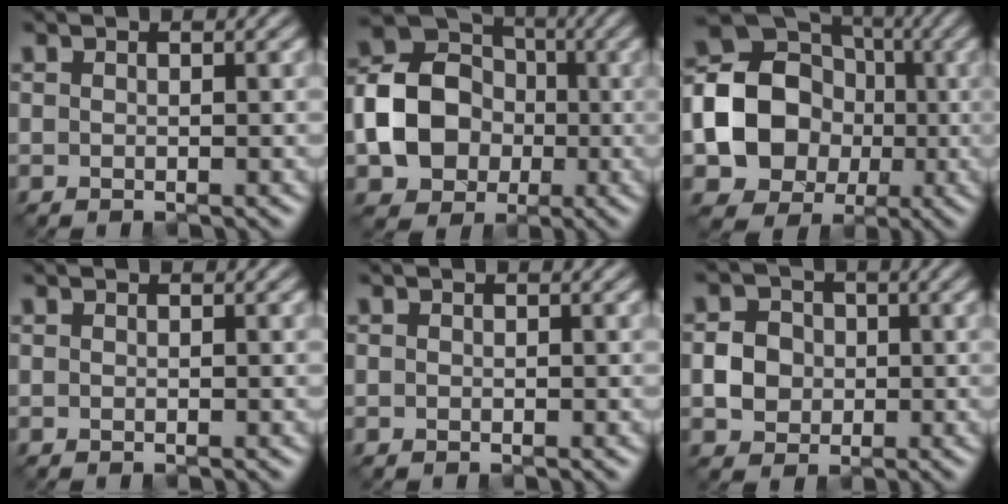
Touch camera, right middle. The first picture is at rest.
{"total": 8.5, "force": [-1.7, 6.9, 4.7], "torque": [-0.095, -0.004, -0.045]}
{"total": 12.9, "force": [-1.8, 11.1, 6.3], "torque": [-0.118, -0.007, -0.056]}
{"total": 0.0}
{"total": 0.0}
{"total": 2.9, "force": [-0.5, 2.6, 1.1], "torque": [-0.014, 0.001, -0.013]}